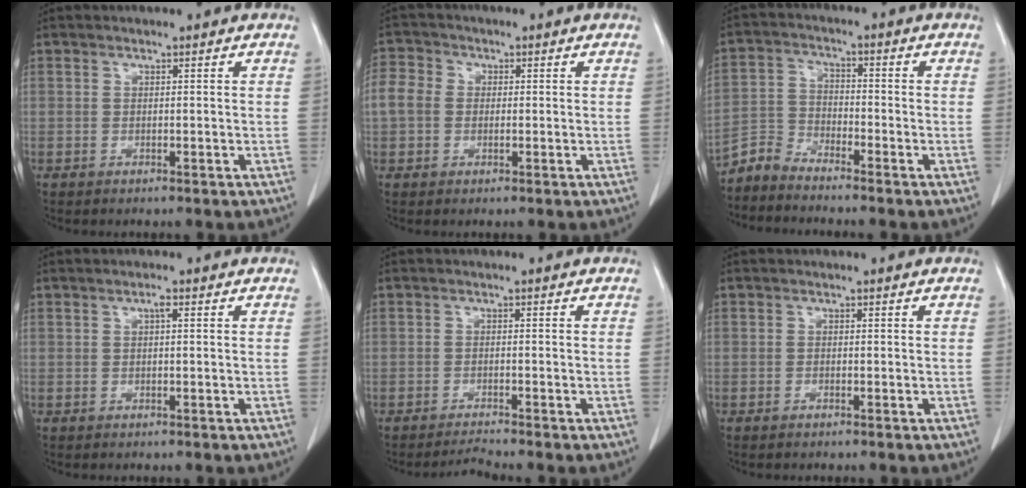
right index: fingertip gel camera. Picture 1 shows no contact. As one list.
[{"total": 10.1, "force": [0.7, 8.8, 5.0], "torque": [-0.148, 0.033, 0.012]}, {"total": 4.9, "force": [-4.8, 0.9, 0.5], "torque": [-0.015, -0.001, -0.098]}, {"total": 1.3, "force": [0.4, 0.4, 1.1], "torque": [-0.022, 0.004, 0.008]}, {"total": 2.2, "force": [-2.1, -0.5, 0.4], "torque": [-0.018, -0.006, -0.034]}, {"total": 0.8, "force": [-0.4, 0.4, 0.5], "torque": [-0.013, -0.001, -0.006]}]